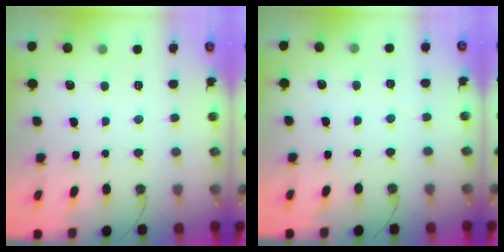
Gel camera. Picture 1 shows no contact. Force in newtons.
{"total": 2.0, "press": 1.9, "slide": 0.8}